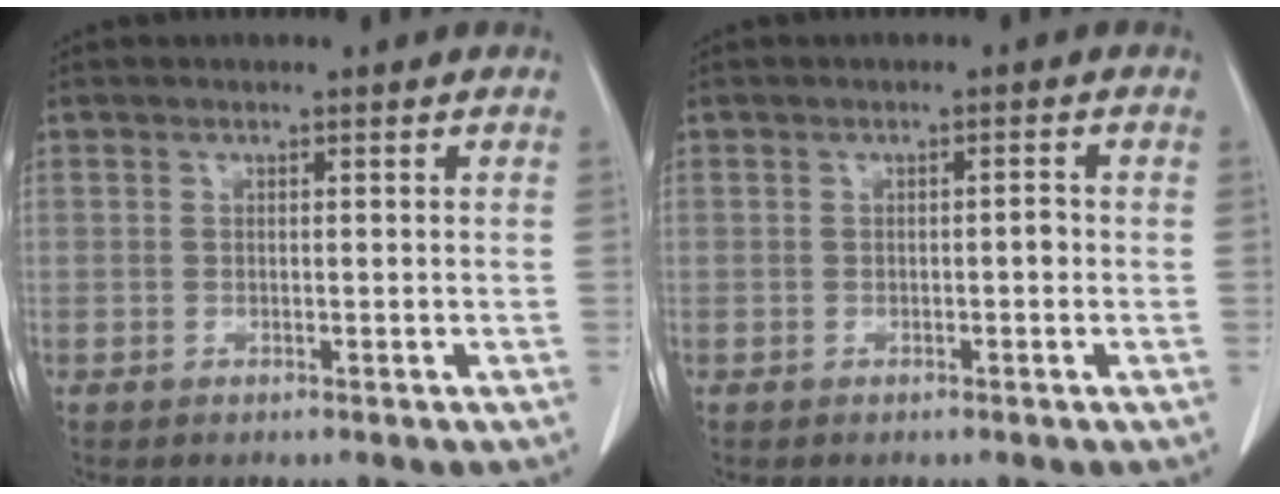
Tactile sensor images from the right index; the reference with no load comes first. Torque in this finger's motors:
{"motor_torque": [0.04, 0.04, 0.03, 0.02]}